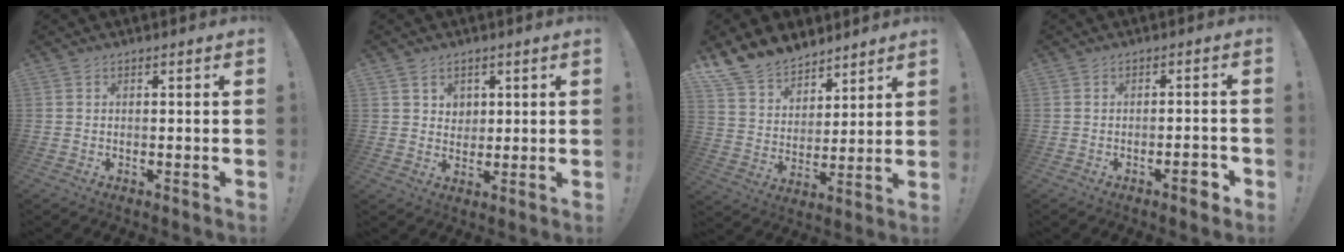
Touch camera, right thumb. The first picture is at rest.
{"total": 4.7, "force": [2.5, 3.9, 0.3], "torque": [0.008, -0.017, 0.044]}
{"total": 12.8, "force": [10.9, 6.4, 2.1], "torque": [-0.056, -0.088, 0.211]}
{"total": 4.2, "force": [-2.4, 1.0, 3.3], "torque": [-0.039, 0.007, -0.040]}